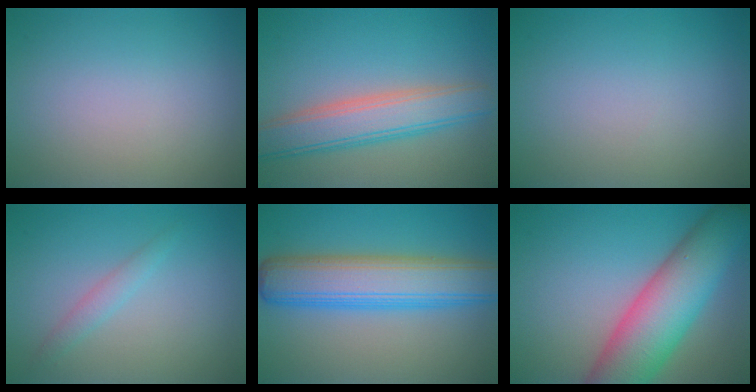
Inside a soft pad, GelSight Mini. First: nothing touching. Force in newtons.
{"total": 5.6, "press": 5.6, "slide": 0.5}
{"total": 0.0}
{"total": 1.3, "press": 1.3, "slide": 0.1}
{"total": 8.3, "press": 8.3, "slide": 0.2}
{"total": 10.3, "press": 10.3, "slide": 0.6}